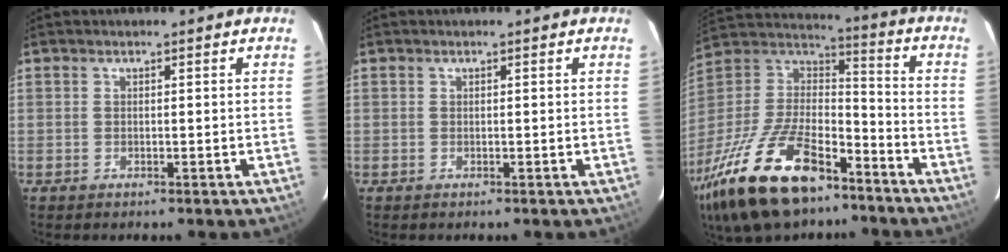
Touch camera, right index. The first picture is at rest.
{"total": 0.0}
{"total": 28.1, "force": [-17.9, 12.5, 17.7], "torque": [-0.372, -0.028, -0.300]}